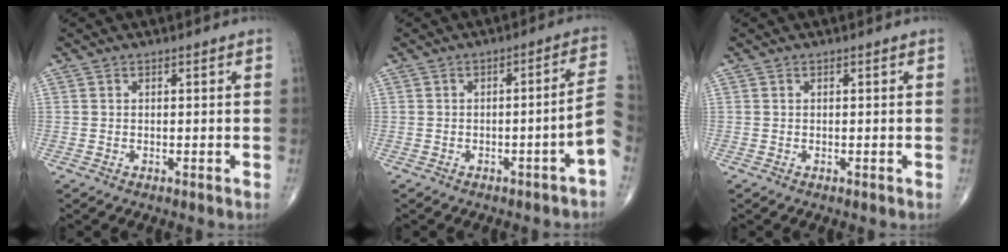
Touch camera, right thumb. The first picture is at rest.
{"total": 6.3, "force": [-2.7, 0.0, 5.6], "torque": [-0.068, 0.038, -0.033]}
{"total": 0.0}